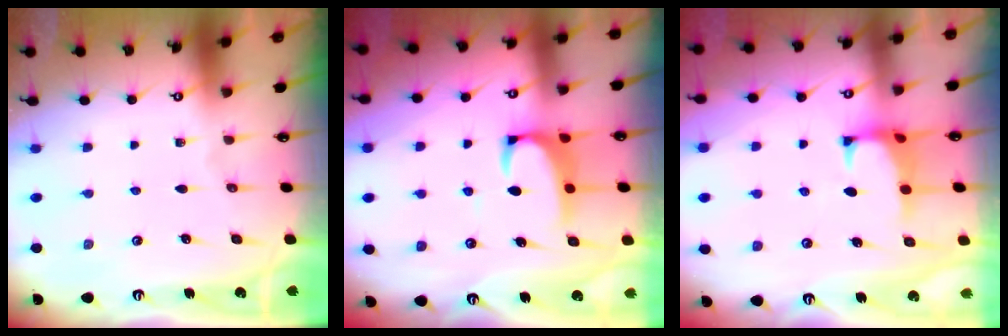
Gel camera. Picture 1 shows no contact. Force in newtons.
{"total": 2.8, "press": 2.7, "slide": 0.9}
{"total": 1.6, "press": 1.5, "slide": 0.6}